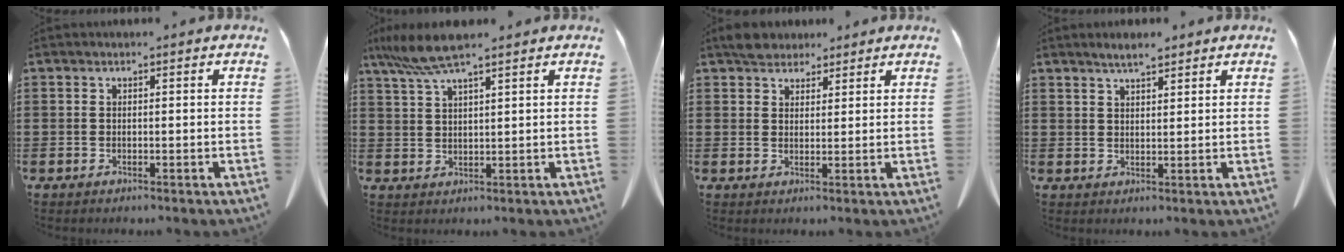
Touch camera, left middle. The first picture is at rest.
{"total": 6.3, "force": [4.8, 0.5, 4.0], "torque": [-0.091, -0.008, 0.087]}
{"total": 3.8, "force": [3.3, 1.8, 0.7], "torque": [-0.017, 0.002, 0.062]}
{"total": 2.7, "force": [2.3, 0.4, 1.2], "torque": [-0.029, 0.004, 0.043]}